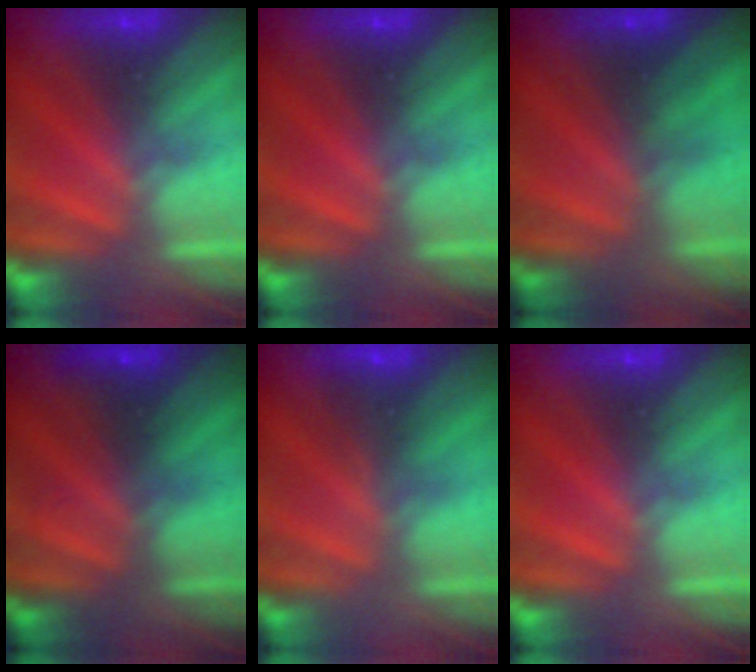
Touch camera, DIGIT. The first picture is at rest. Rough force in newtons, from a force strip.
{"total": 0.0}
{"total": 2.2}
{"total": 1.7}
{"total": 2.9}
{"total": 0.0}